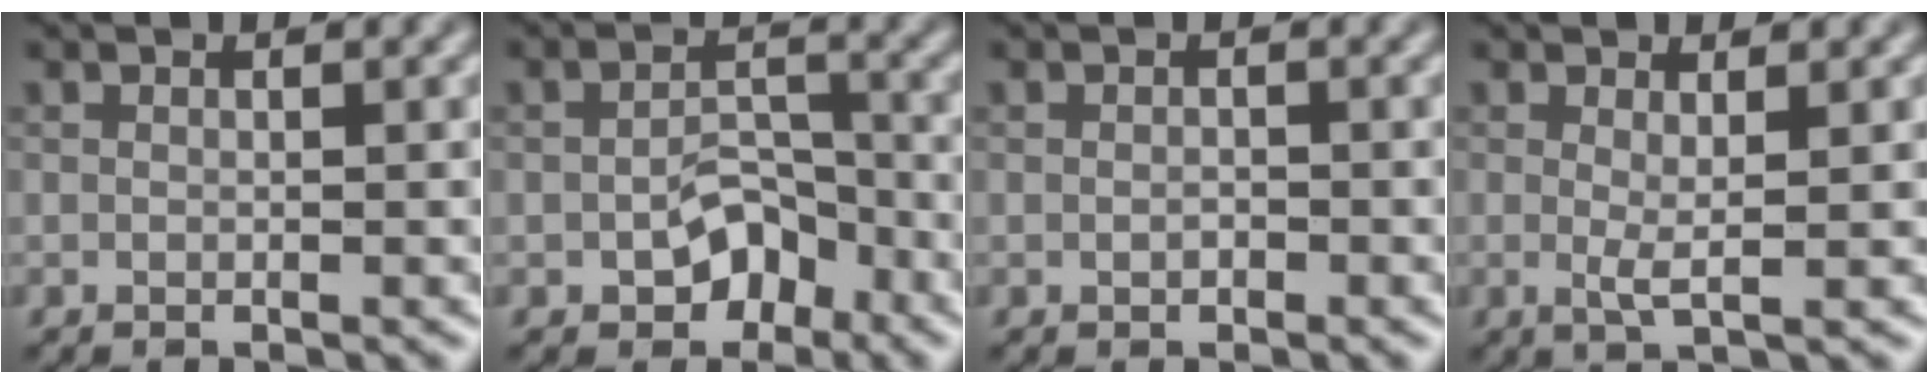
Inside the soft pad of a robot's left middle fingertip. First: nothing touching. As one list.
[{"total": 3.8, "force": [-1.9, 2.4, 2.2], "torque": [-0.029, 0.002, -0.029]}, {"total": 0.6, "force": [-0.2, 0.4, 0.4], "torque": [-0.006, 0.000, -0.003]}, {"total": 1.7, "force": [0.4, 0.3, 1.6], "torque": [-0.031, -0.005, 0.005]}]